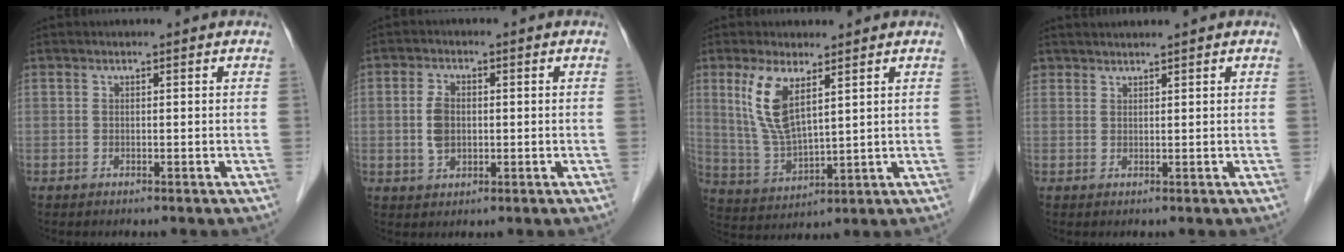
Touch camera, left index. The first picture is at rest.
{"total": 4.3, "force": [-0.1, 2.6, 3.4], "torque": [-0.077, 0.006, 0.002]}
{"total": 8.3, "force": [4.0, 2.1, 7.0], "torque": [-0.157, -0.003, 0.088]}
{"total": 1.4, "force": [1.4, 0.1, 0.3], "torque": [-0.002, 0.012, 0.028]}